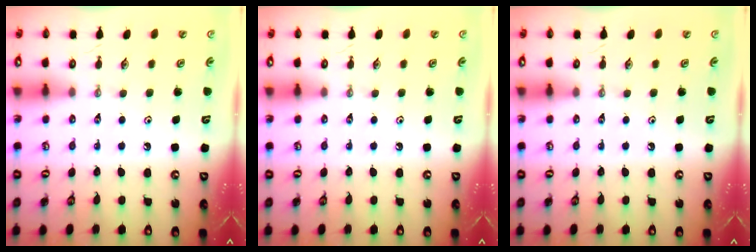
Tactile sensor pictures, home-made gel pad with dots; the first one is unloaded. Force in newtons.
{"total": 0.0}
{"total": 0.0}